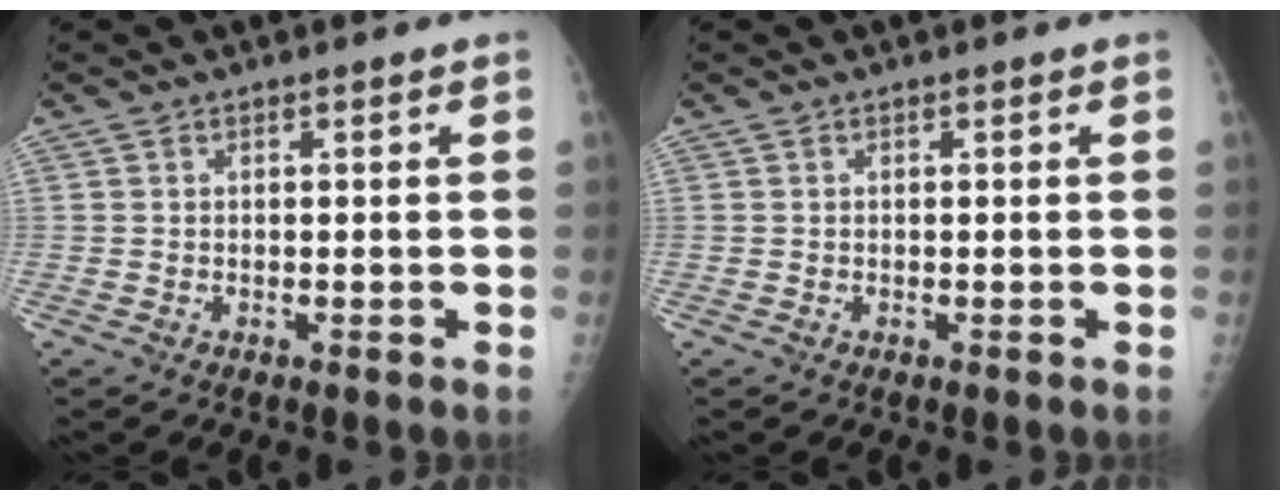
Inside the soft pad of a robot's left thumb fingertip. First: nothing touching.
{"total": 0.0}